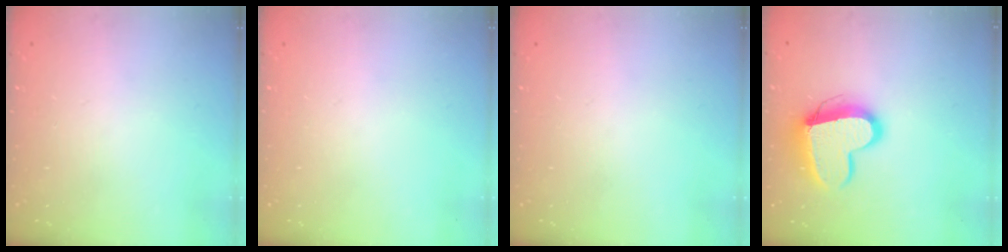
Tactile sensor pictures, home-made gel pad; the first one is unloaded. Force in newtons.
{"total": 0.0}
{"total": 0.0}
{"total": 14.7, "press": 14.6, "slide": 1.3}